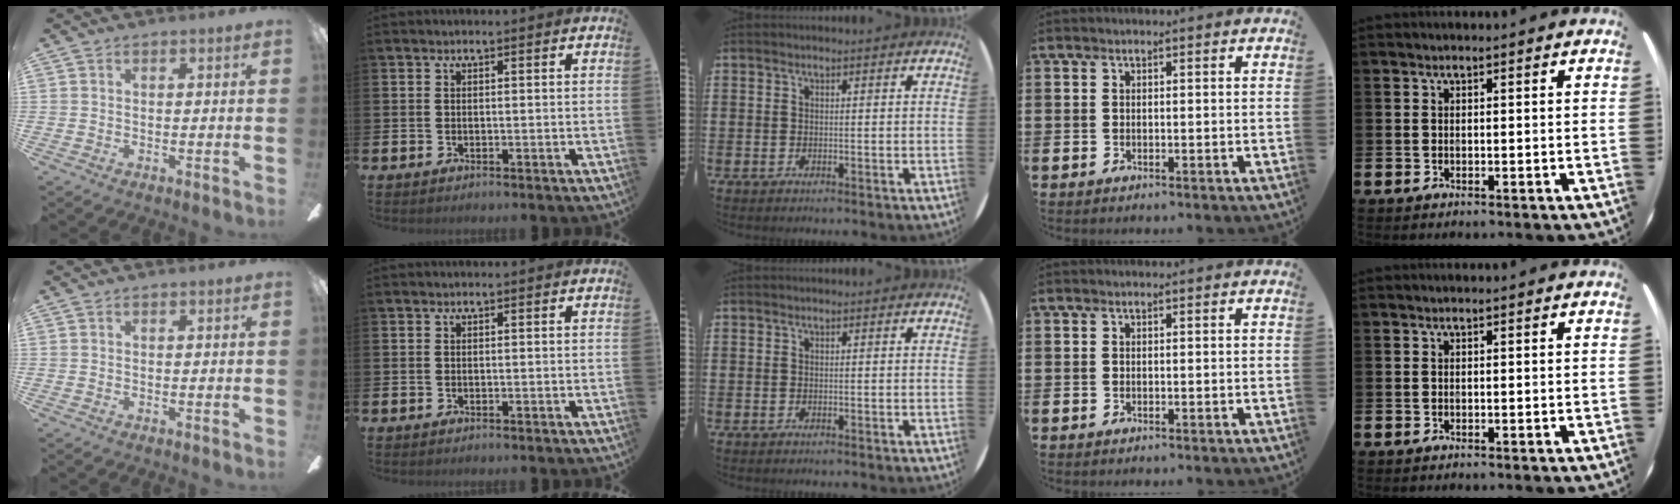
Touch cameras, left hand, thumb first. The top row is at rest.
{}